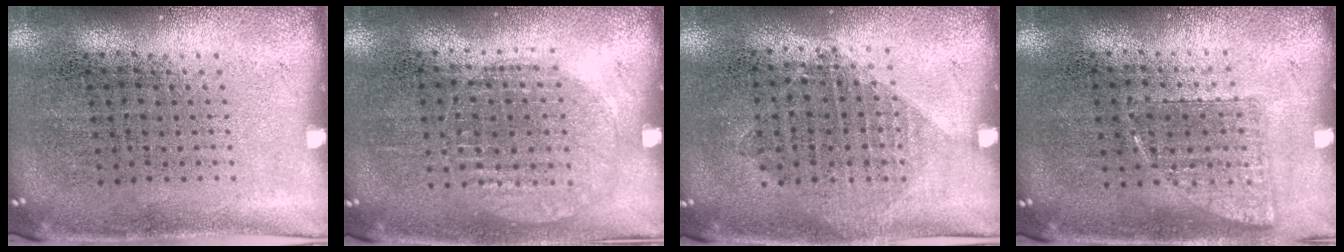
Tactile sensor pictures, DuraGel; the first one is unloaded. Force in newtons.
{"total": 0.9, "press": 0.9, "slide": 0.3}
{"total": 1.1, "press": 0.9, "slide": 0.5}
{"total": 0.7, "press": 0.7, "slide": 0.3}